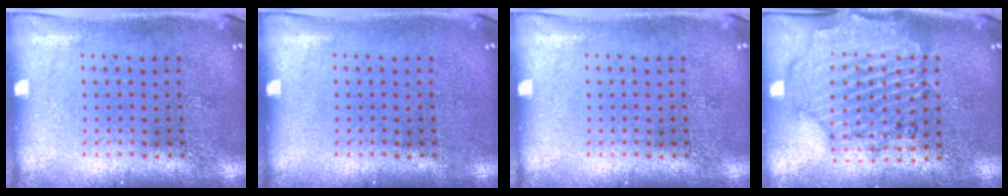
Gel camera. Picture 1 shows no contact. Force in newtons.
{"total": 0.0}
{"total": 0.0}
{"total": 1.6, "press": 1.6, "slide": 0.3}